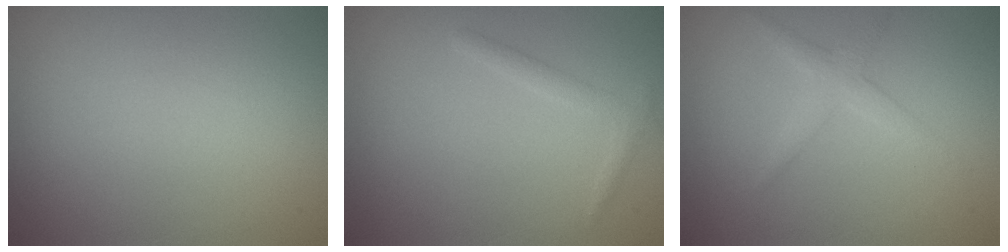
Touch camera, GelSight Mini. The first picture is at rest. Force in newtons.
{"total": 1.3, "press": 1.3, "slide": 0.0}
{"total": 1.9, "press": 1.9, "slide": 0.1}